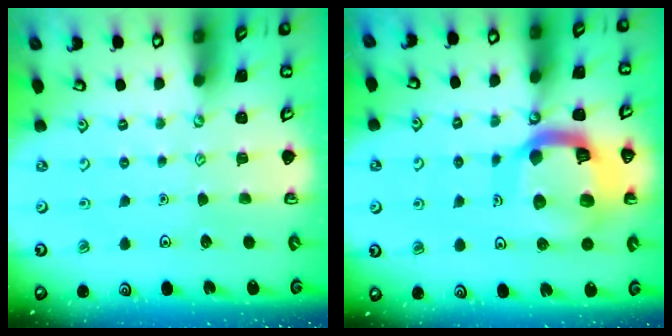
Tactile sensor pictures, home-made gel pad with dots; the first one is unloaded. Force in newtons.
{"total": 17.9, "press": 17.8, "slide": 1.9}